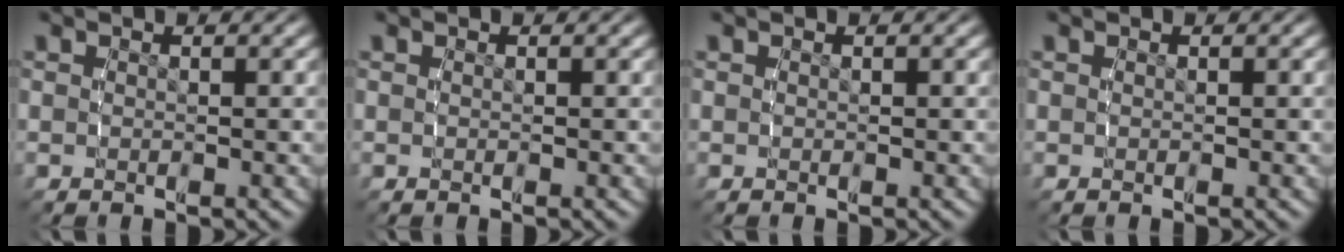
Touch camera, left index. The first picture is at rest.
{"total": 0.0}
{"total": 0.0}
{"total": 0.0}